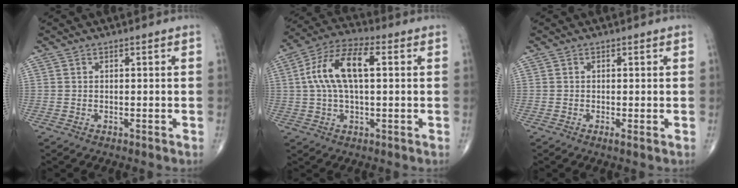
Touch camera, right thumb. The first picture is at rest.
{"total": 12.4, "force": [2.1, 5.4, 11.0], "torque": [-0.221, 0.031, 0.033]}
{"total": 0.8, "force": [-0.2, 0.0, 0.8], "torque": [-0.016, -0.004, -0.007]}